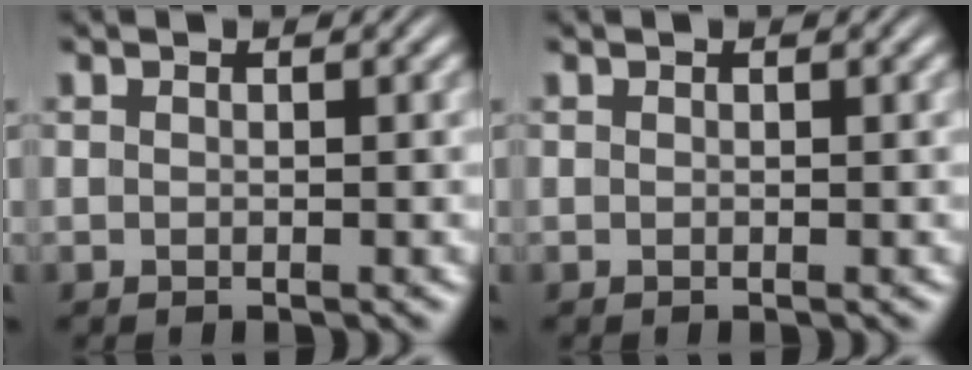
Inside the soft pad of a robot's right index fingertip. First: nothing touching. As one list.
[{"total": 0.0}]